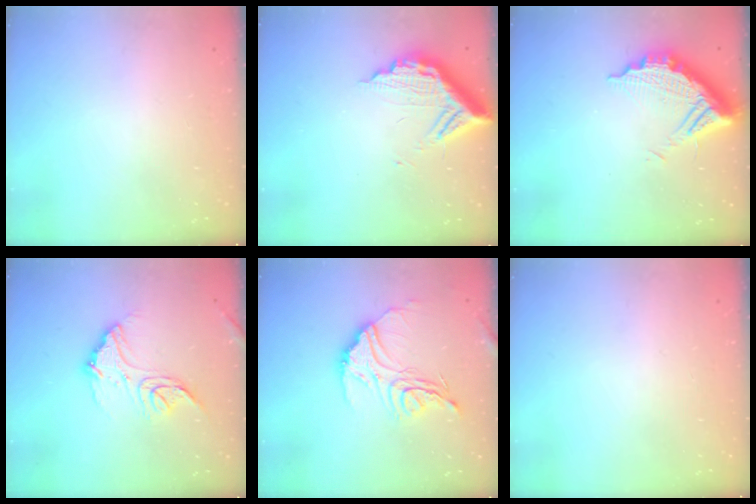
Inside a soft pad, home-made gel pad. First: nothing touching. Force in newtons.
{"total": 12.0, "press": 12.0, "slide": 1.1}
{"total": 13.7, "press": 13.7, "slide": 1.0}
{"total": 13.8, "press": 13.8, "slide": 0.9}
{"total": 16.5, "press": 16.5, "slide": 1.2}
{"total": 0.0}